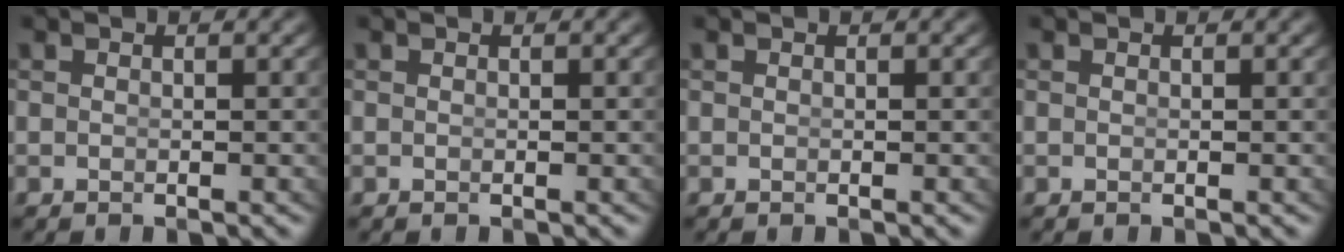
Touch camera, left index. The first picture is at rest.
{"total": 0.0}
{"total": 0.0}
{"total": 0.0}